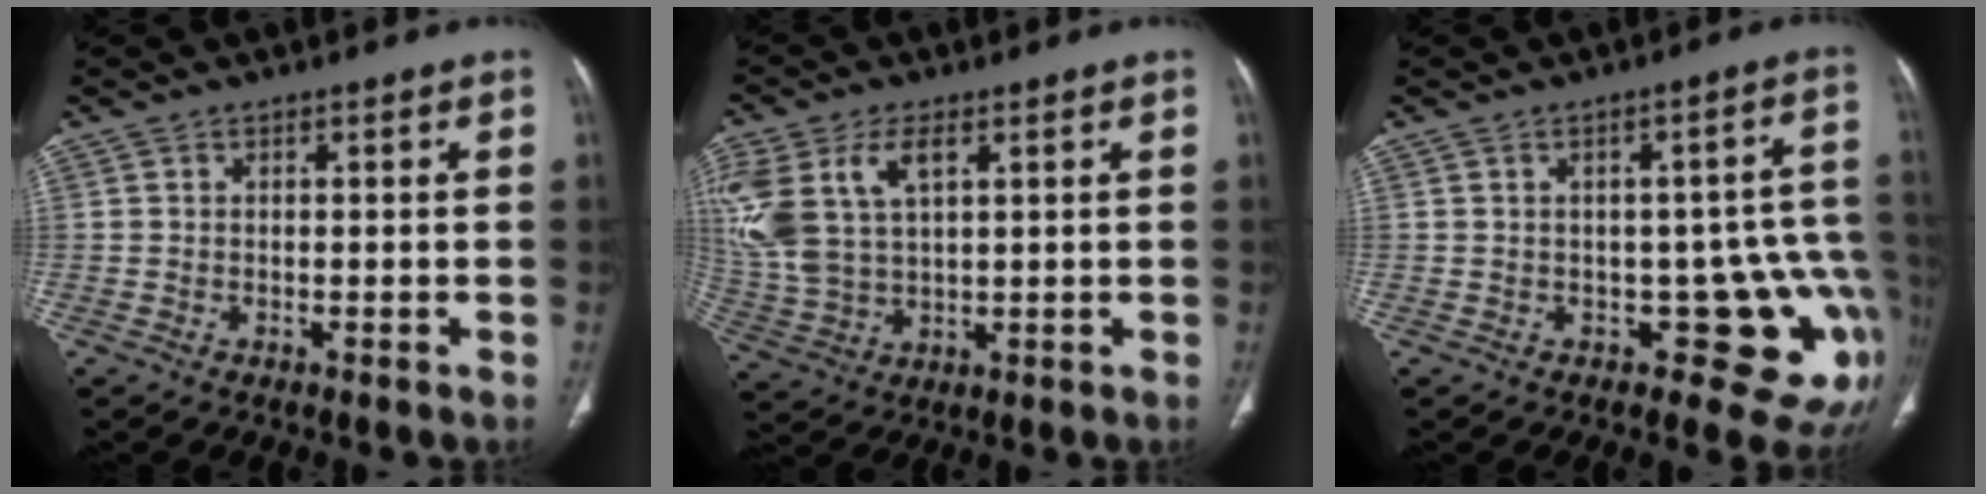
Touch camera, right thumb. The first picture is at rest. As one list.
[{"total": 14.0, "force": [5.1, 7.8, 10.5], "torque": [-0.241, 0.000, 0.109]}, {"total": 11.9, "force": [-3.1, 6.2, 9.7], "torque": [-0.069, 0.019, -0.030]}]